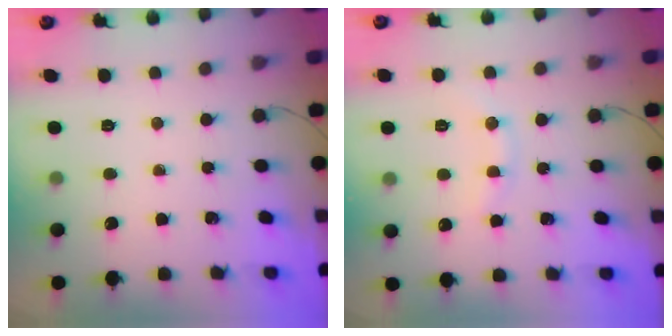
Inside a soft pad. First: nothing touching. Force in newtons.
{"total": 6.1, "press": 6.0, "slide": 1.1}